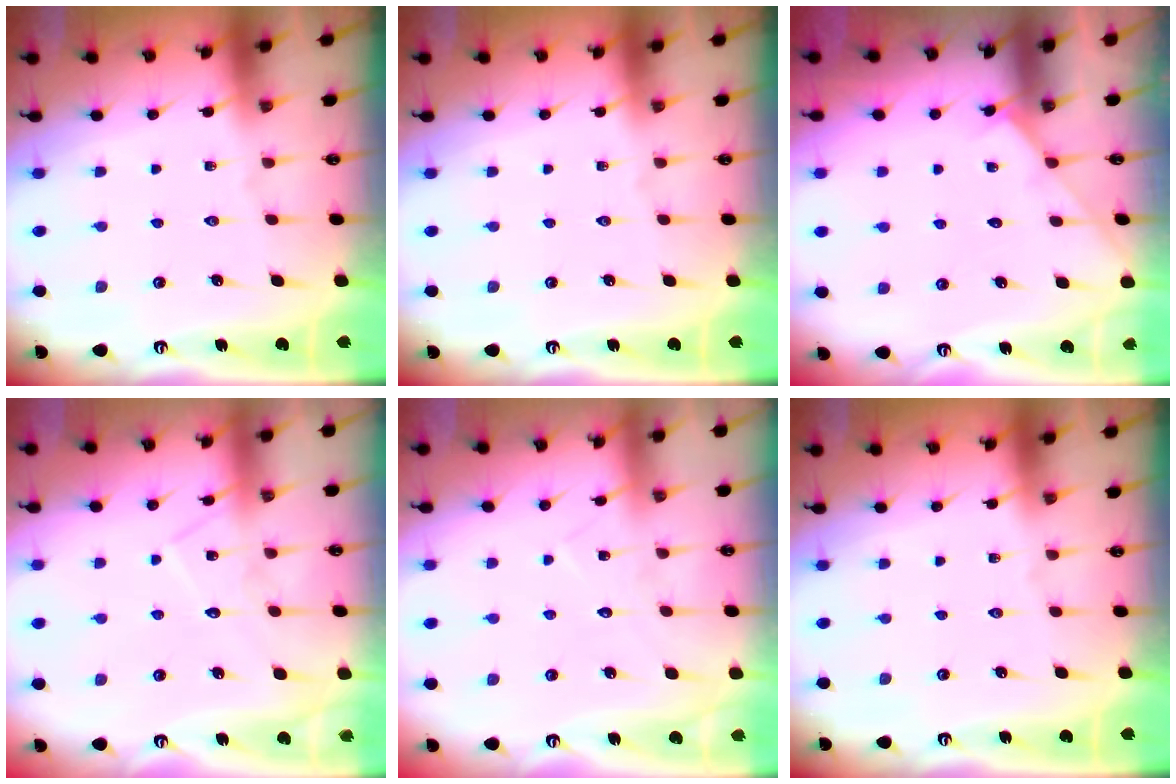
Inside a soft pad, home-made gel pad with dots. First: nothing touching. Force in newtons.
{"total": 0.0}
{"total": 2.6, "press": 2.6, "slide": 0.3}
{"total": 8.7, "press": 8.7, "slide": 0.6}
{"total": 6.3, "press": 6.3, "slide": 0.6}
{"total": 0.0}